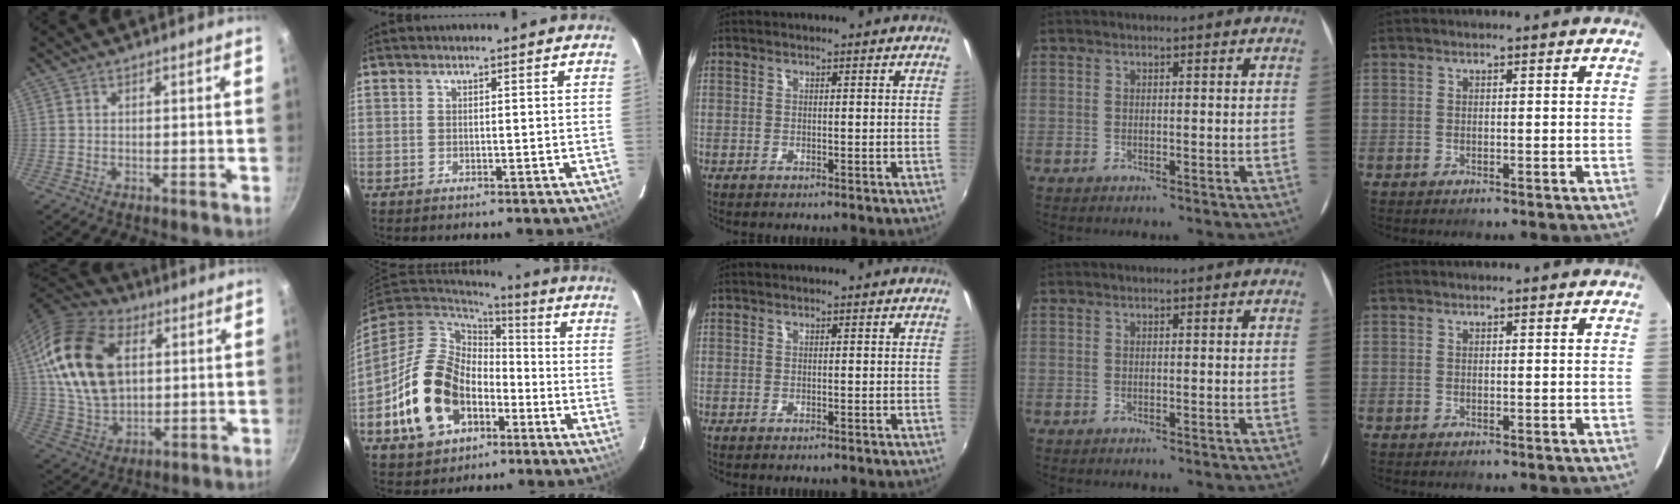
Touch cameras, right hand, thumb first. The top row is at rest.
{"thumb": {"total": 20.9, "force": [5.0, 13.4, 15.2], "torque": [-0.266, -0.006, 0.092]}, "index": {"total": 18.5, "force": [-5.9, 13.5, 11.1], "torque": [-0.262, 0.021, -0.086]}}